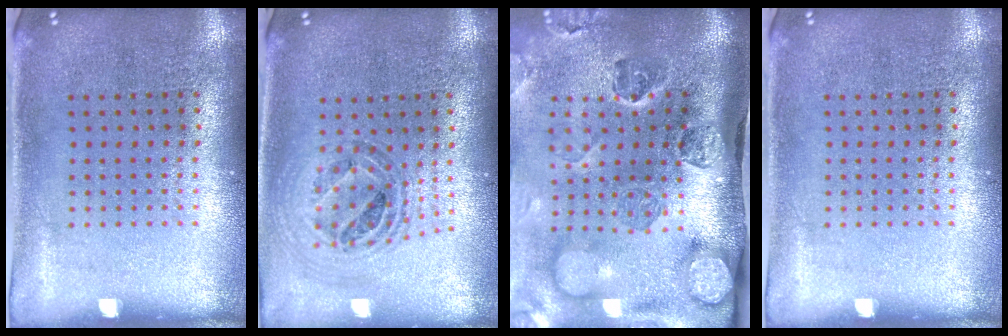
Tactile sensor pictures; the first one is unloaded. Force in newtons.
{"total": 1.0, "press": 1.0, "slide": 0.1}
{"total": 5.1, "press": 3.6, "slide": 3.7}
{"total": 0.0}